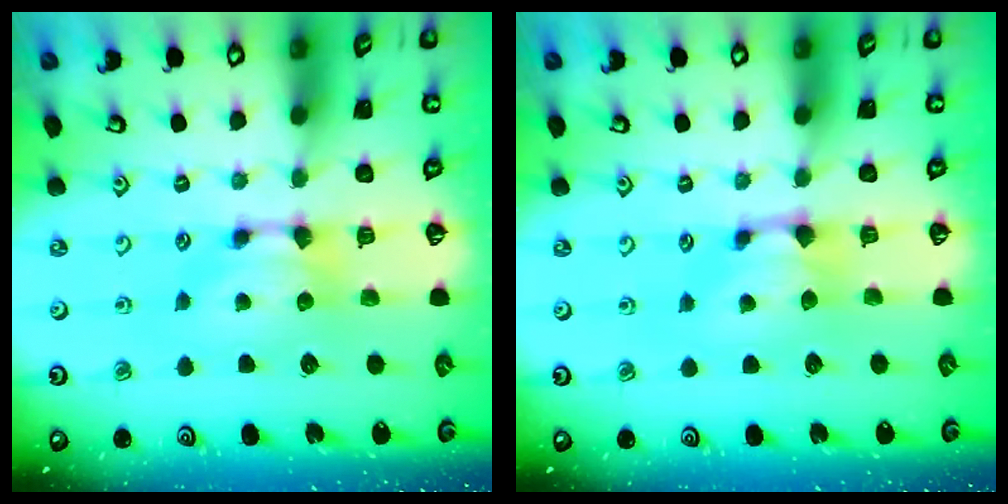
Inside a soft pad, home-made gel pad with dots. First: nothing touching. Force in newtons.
{"total": 0.9, "press": 0.2, "slide": 0.8}